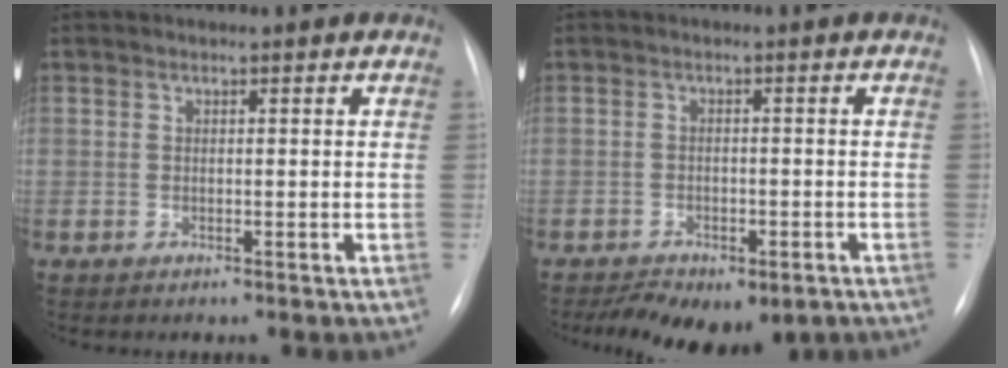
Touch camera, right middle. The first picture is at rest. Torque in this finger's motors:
{"motor_torque": [1.13, -0.91, 0.25, 0.05]}